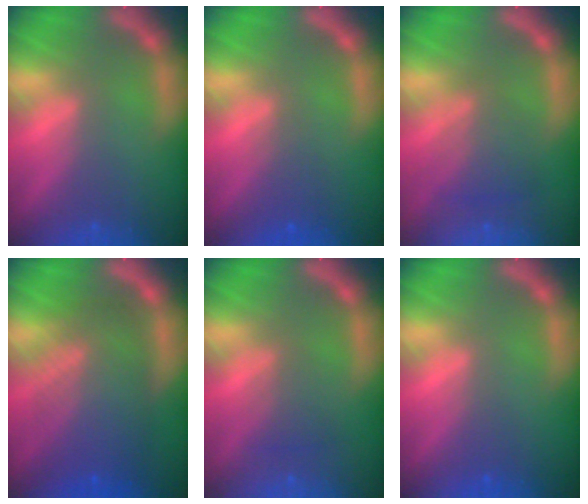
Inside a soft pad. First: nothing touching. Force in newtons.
{"total": 1.9}
{"total": 3.5}
{"total": 9.0}
{"total": 2.0}
{"total": 0.9}